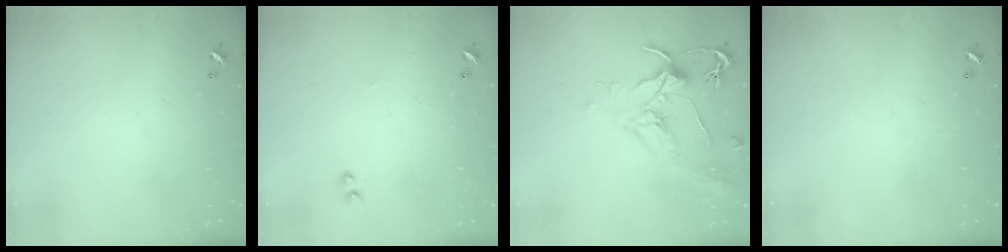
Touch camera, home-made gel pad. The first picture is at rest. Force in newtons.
{"total": 1.8, "press": 1.7, "slide": 0.6}
{"total": 2.0, "press": 1.8, "slide": 0.8}
{"total": 0.0}